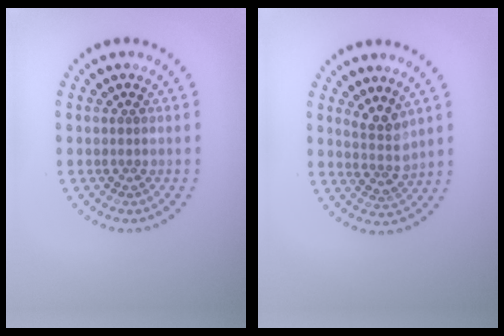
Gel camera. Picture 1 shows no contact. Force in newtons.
{"total": 2.7, "press": 1.9, "slide": 1.8}